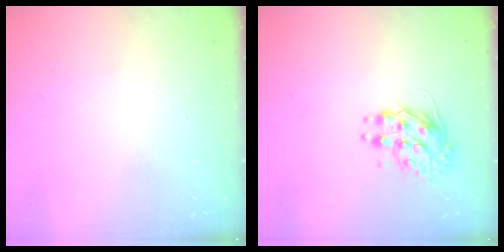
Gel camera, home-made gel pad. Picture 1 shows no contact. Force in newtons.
{"total": 8.9, "press": 8.9, "slide": 0.3}